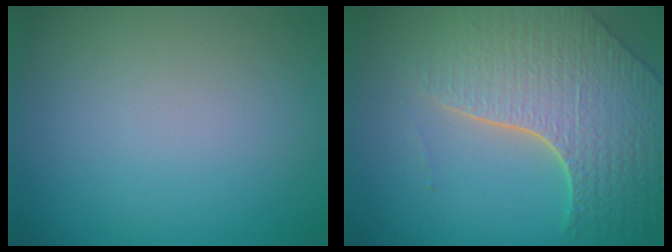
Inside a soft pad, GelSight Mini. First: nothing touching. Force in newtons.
{"total": 7.9, "press": 5.7, "slide": 5.5}